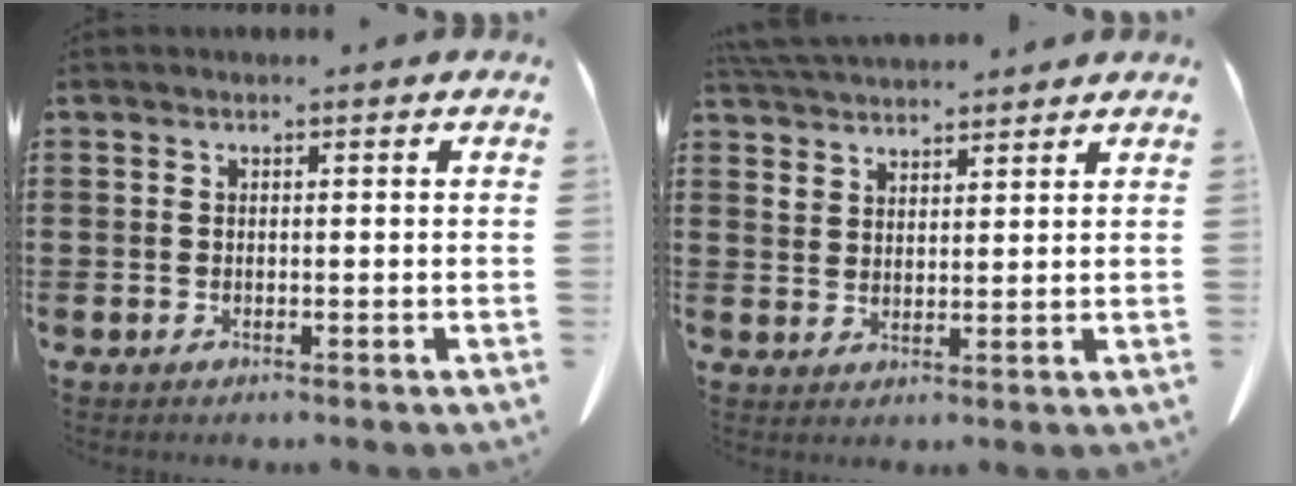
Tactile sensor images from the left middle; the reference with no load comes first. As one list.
[{"total": 4.6, "force": [4.5, 0.9, 0.6], "torque": [-0.025, -0.010, 0.086]}]